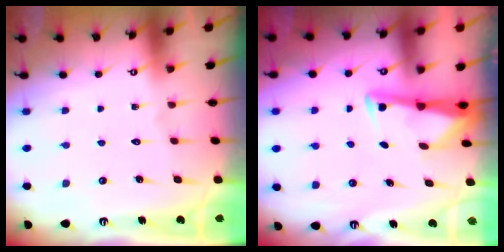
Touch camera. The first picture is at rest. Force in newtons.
{"total": 3.1, "press": 3.1, "slide": 0.3}